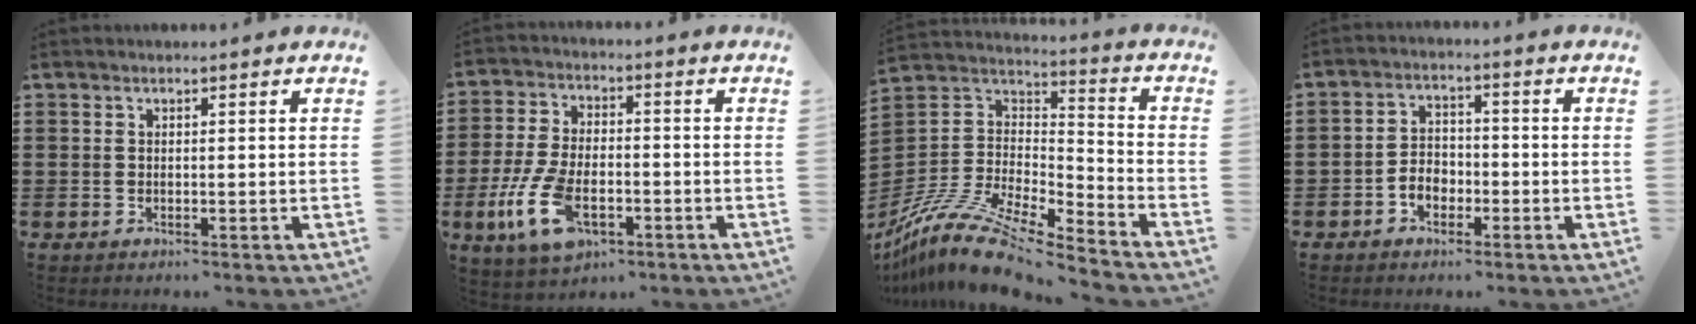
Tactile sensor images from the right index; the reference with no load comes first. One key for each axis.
{"total": 10.4, "fx": -4.1, "fy": 5.1, "fz": 8.0, "tx": -0.197, "ty": -0.006, "tz": -0.081}
{"total": 13.0, "fx": -10.4, "fy": 2.8, "fz": 7.3, "tx": -0.159, "ty": 0.013, "tz": -0.203}
{"total": 3.7, "fx": -1.9, "fy": 2.7, "fz": 1.7, "tx": -0.037, "ty": 0.007, "tz": -0.038}